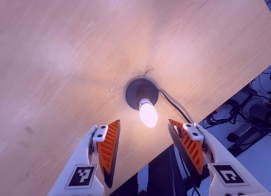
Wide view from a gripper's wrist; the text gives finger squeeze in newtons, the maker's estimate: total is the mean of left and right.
{"total": 0.0}